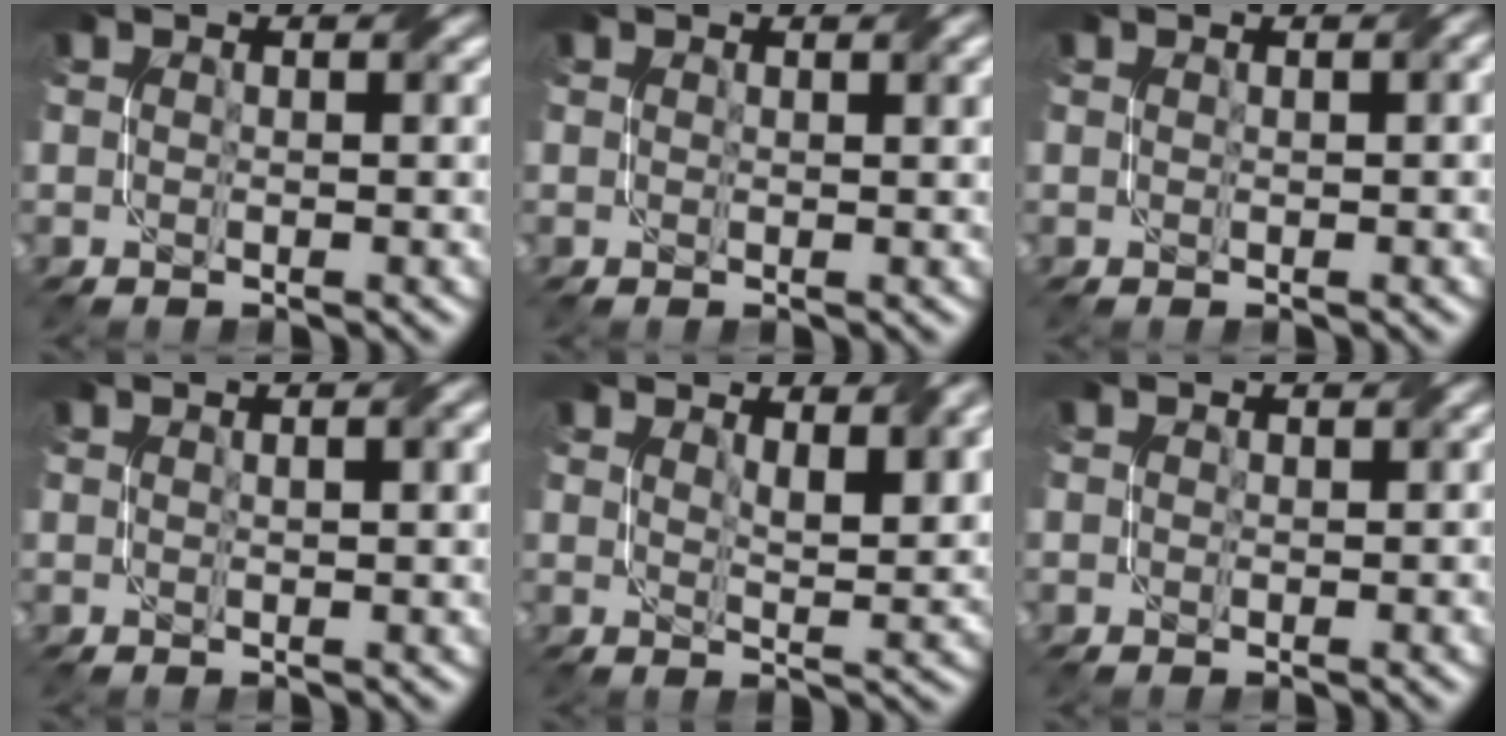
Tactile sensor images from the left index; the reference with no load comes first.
{"total": 0.0}
{"total": 1.1, "force": [0.4, 0.1, 1.0], "torque": [-0.014, 0.003, 0.007]}
{"total": 2.0, "force": [0.6, 0.6, 1.8], "torque": [-0.022, 0.003, 0.010]}
{"total": 5.0, "force": [2.9, 1.5, 3.8], "torque": [-0.056, 0.001, 0.052]}
{"total": 0.9, "force": [-0.7, 0.4, -0.1], "torque": [0.005, -0.003, -0.017]}